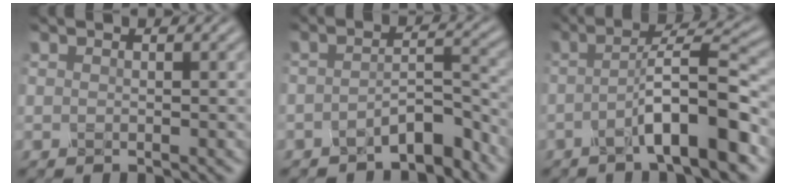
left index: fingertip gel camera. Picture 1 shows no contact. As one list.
[{"total": 3.4, "force": [-2.7, 0.7, 1.9], "torque": [-0.029, 0.013, -0.052]}, {"total": 7.2, "force": [-2.8, 1.1, 6.6], "torque": [-0.095, 0.020, -0.057]}]